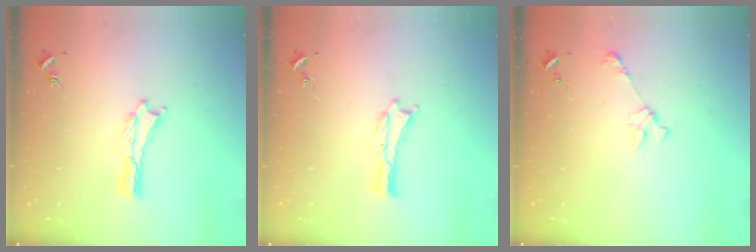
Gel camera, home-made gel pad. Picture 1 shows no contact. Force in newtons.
{"total": 0.0}
{"total": 2.4, "press": 2.4, "slide": 0.3}